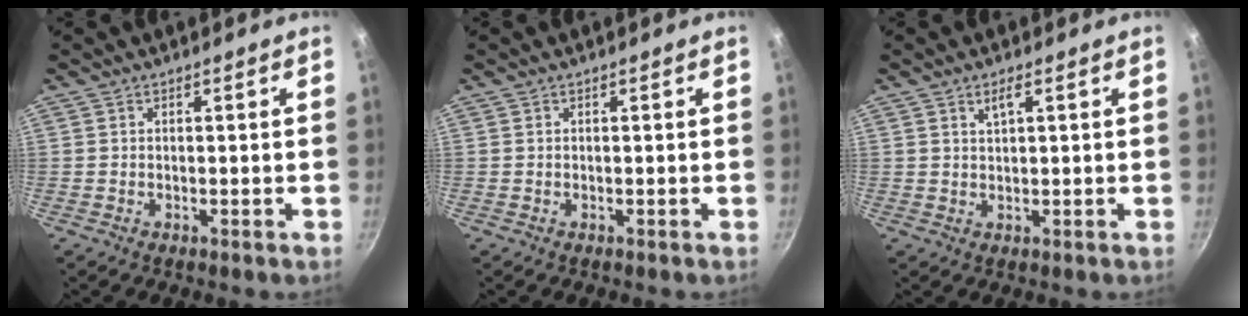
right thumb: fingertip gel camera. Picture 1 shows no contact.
{"total": 0.0}
{"total": 2.3, "force": [1.1, 0.8, 1.9], "torque": [-0.030, 0.001, 0.024]}